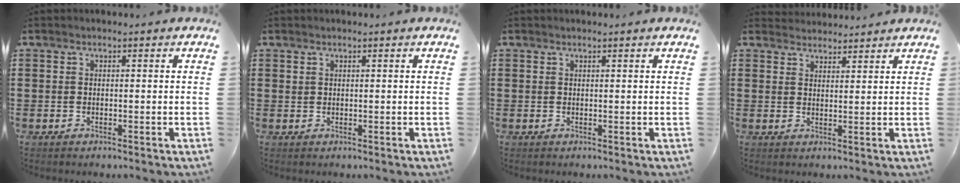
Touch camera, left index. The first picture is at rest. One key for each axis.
{"total": 0.5, "fx": 0.4, "fy": 0.4, "fz": 0.0, "tx": -0.003, "ty": 0.002, "tz": 0.008}
{"total": 0.5, "fx": 0.4, "fy": -0.1, "fz": 0.3, "tx": -0.006, "ty": -0.001, "tz": 0.008}
{"total": 2.4, "fx": 2.4, "fy": 0.3, "fz": -0.4, "tx": 0.001, "ty": -0.005, "tz": 0.047}